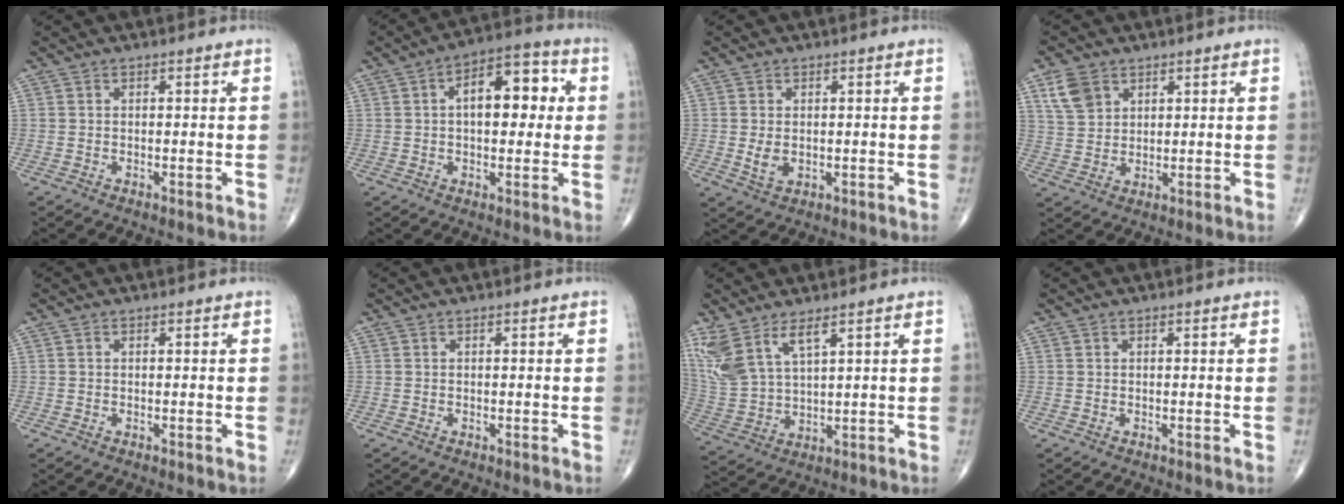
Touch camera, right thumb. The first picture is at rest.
{"total": 12.2, "force": [2.1, 6.4, 10.1], "torque": [-0.116, 0.024, 0.023]}
{"total": 3.1, "force": [0.0, 2.1, 2.3], "torque": [-0.041, -0.007, 0.006]}
{"total": 6.1, "force": [3.3, 4.2, 2.9], "torque": [-0.043, -0.010, 0.068]}
{"total": 0.0}
{"total": 0.0}
{"total": 11.0, "force": [6.6, 4.3, 7.6], "torque": [-0.175, -0.024, 0.152]}
{"total": 0.0}